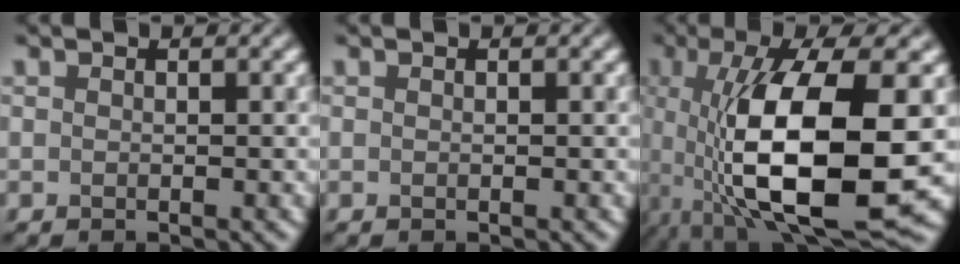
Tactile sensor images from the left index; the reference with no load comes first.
{"total": 0.0}
{"total": 13.4, "force": [-1.4, 4.2, 12.6], "torque": [-0.226, -0.012, -0.023]}